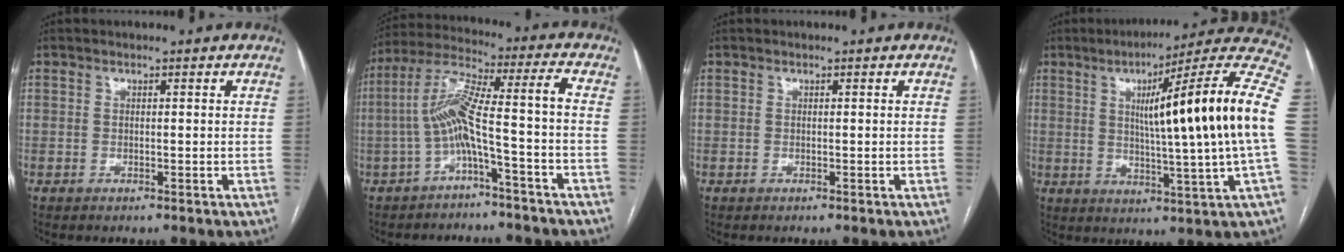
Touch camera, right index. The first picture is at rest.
{"total": 9.6, "force": [-3.2, -0.4, 9.1], "torque": [-0.180, 0.037, -0.061]}
{"total": 0.0}
{"total": 22.4, "force": [2.2, -1.3, 22.3], "torque": [-0.279, 0.016, 0.016]}